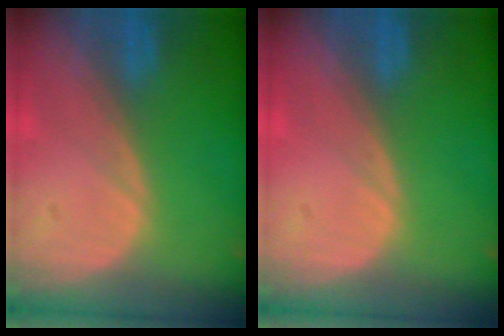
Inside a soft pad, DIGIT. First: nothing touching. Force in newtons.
{"total": 0.0}